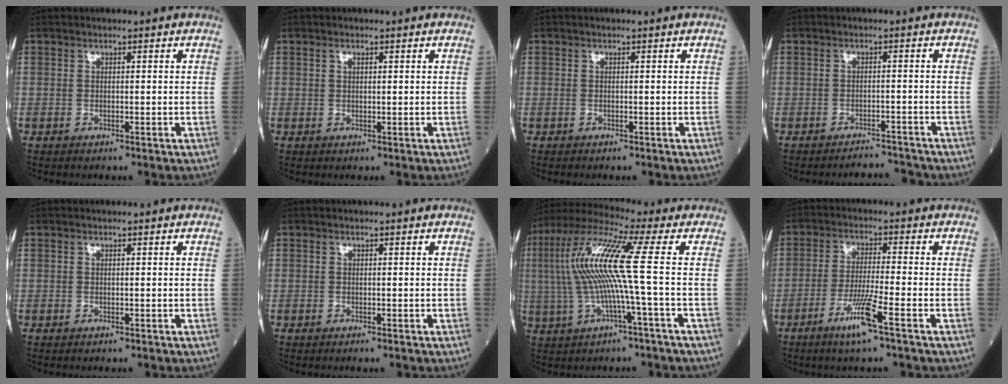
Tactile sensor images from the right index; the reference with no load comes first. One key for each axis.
{"total": 1.1, "fx": 0.5, "fy": 0.4, "fz": 0.8, "tx": -0.017, "ty": 0.001, "tz": 0.010}
{"total": 0.0}
{"total": 2.9, "fx": -2.9, "fy": 0.2, "fz": -0.4, "tx": 0.014, "ty": -0.006, "tz": -0.041}
{"total": 0.0}
{"total": 0.7, "fx": -0.4, "fy": 0.1, "fz": 0.5, "tx": -0.008, "ty": -0.001, "tz": -0.005}
{"total": 12.0, "fx": 0.2, "fy": -1.0, "fz": 12.0, "tx": -0.248, "ty": 0.018, "tz": -0.002}
{"total": 6.7, "fx": -3.7, "fy": -0.7, "fz": 5.6, "tx": -0.109, "ty": -0.014, "tz": -0.075}